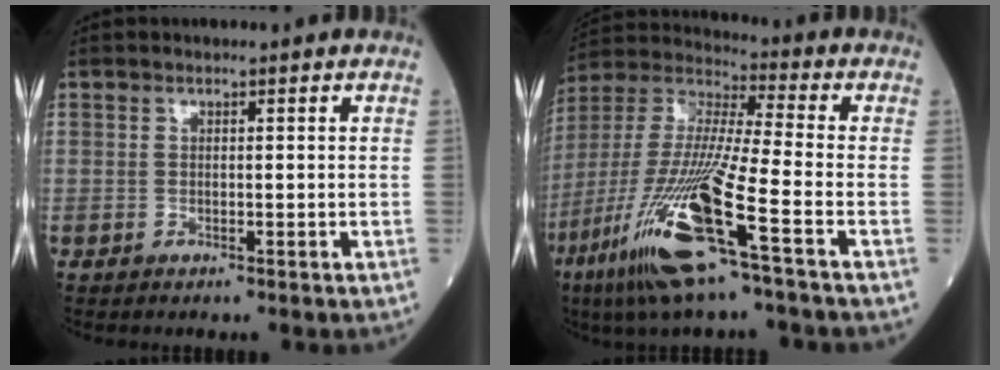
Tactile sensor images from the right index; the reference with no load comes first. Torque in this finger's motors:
{"motor_torque": [2.04, -0.10, 1.05, 0.21]}